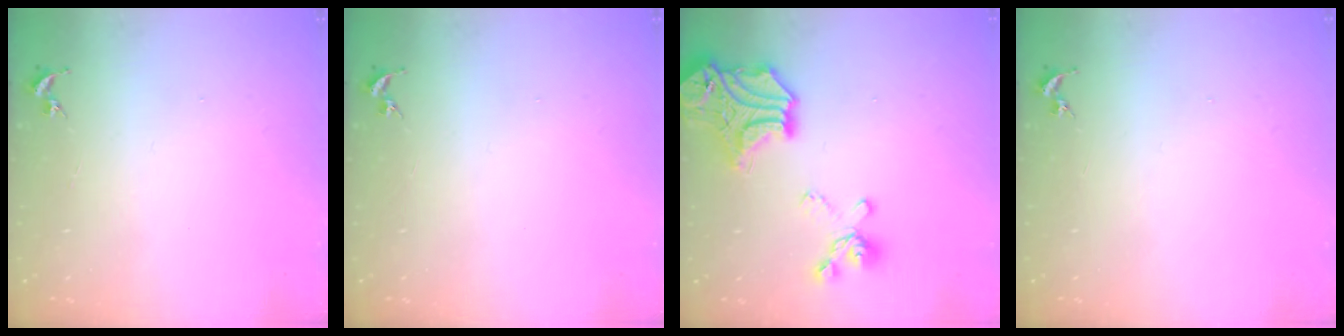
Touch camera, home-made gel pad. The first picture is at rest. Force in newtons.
{"total": 0.0}
{"total": 21.4, "press": 21.4, "slide": 1.4}
{"total": 0.0}